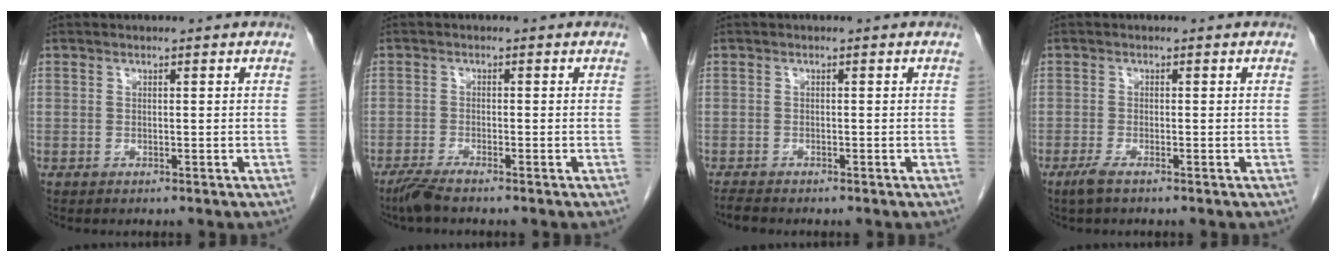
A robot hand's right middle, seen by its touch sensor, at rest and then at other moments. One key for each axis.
{"total": 2.8, "fx": -2.3, "fy": -0.1, "fz": 1.6, "tx": -0.038, "ty": -0.007, "tz": -0.050}
{"total": 1.3, "fx": -1.2, "fy": 0.1, "fz": 0.4, "tx": -0.014, "ty": -0.005, "tz": -0.022}
{"total": 1.9, "fx": -1.4, "fy": 0.1, "fz": 1.4, "tx": -0.035, "ty": -0.005, "tz": -0.030}